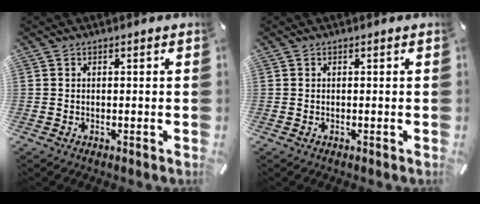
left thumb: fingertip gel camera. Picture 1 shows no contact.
{"total": 0.0}